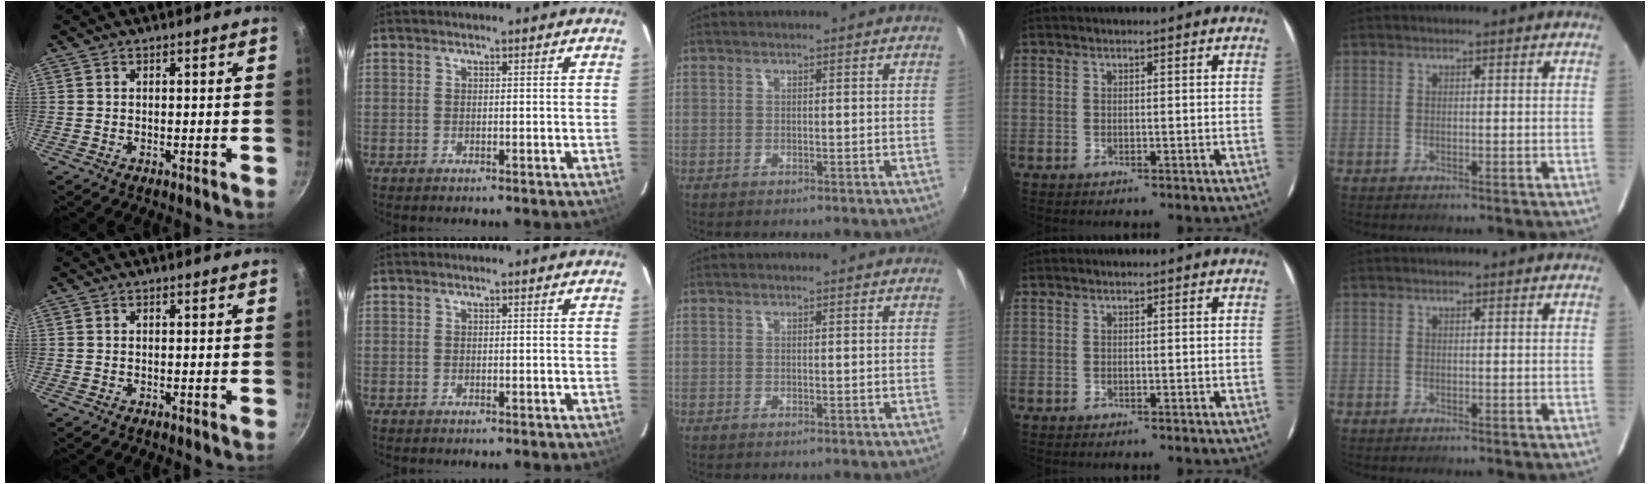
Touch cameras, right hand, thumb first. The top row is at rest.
{}